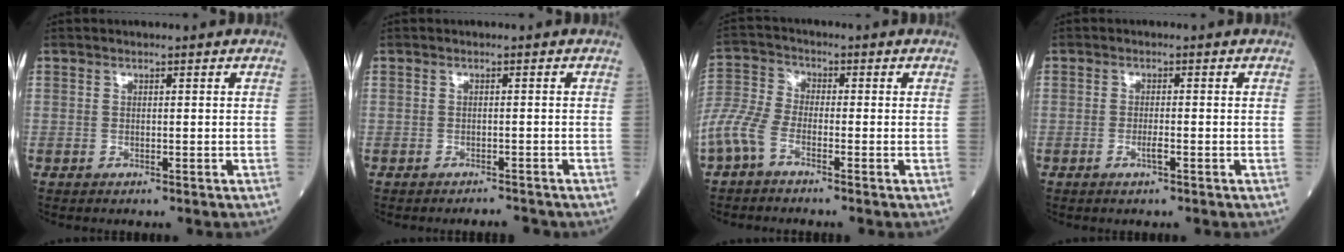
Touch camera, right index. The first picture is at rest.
{"total": 1.5, "force": [-1.4, 0.3, 0.3], "torque": [-0.006, -0.005, -0.015]}
{"total": 6.1, "force": [-3.5, 2.8, 4.2], "torque": [-0.113, 0.003, -0.083]}
{"total": 1.7, "force": [-0.8, 0.1, 1.5], "torque": [-0.029, -0.001, -0.015]}